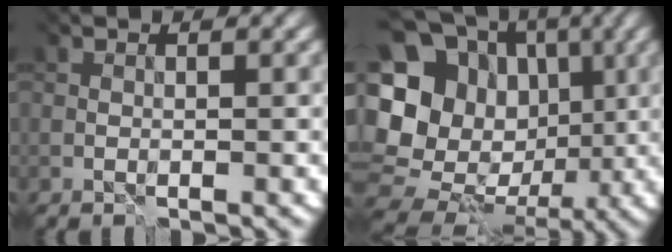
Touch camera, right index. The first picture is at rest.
{"total": 18.8, "force": [2.7, 16.8, 8.2], "torque": [-0.191, 0.036, 0.034]}